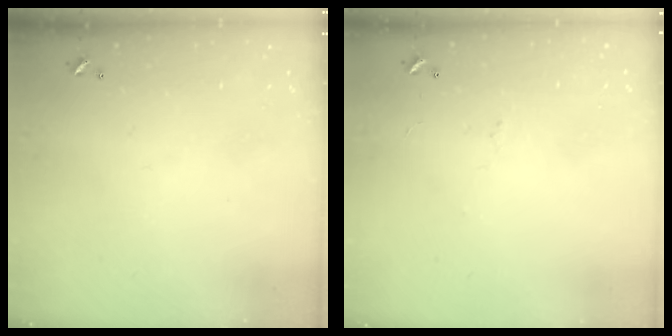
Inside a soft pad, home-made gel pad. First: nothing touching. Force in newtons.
{"total": 1.9, "press": 1.8, "slide": 0.6}